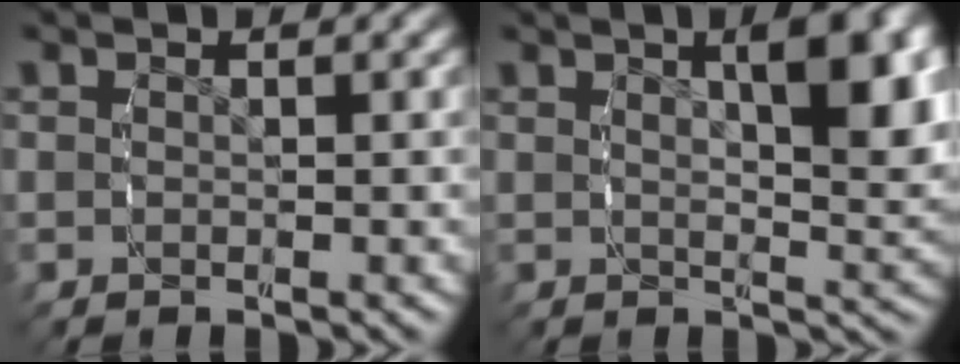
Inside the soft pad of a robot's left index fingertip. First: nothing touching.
{"total": 6.0, "force": [1.8, 1.7, 5.5], "torque": [-0.058, 0.001, 0.034]}